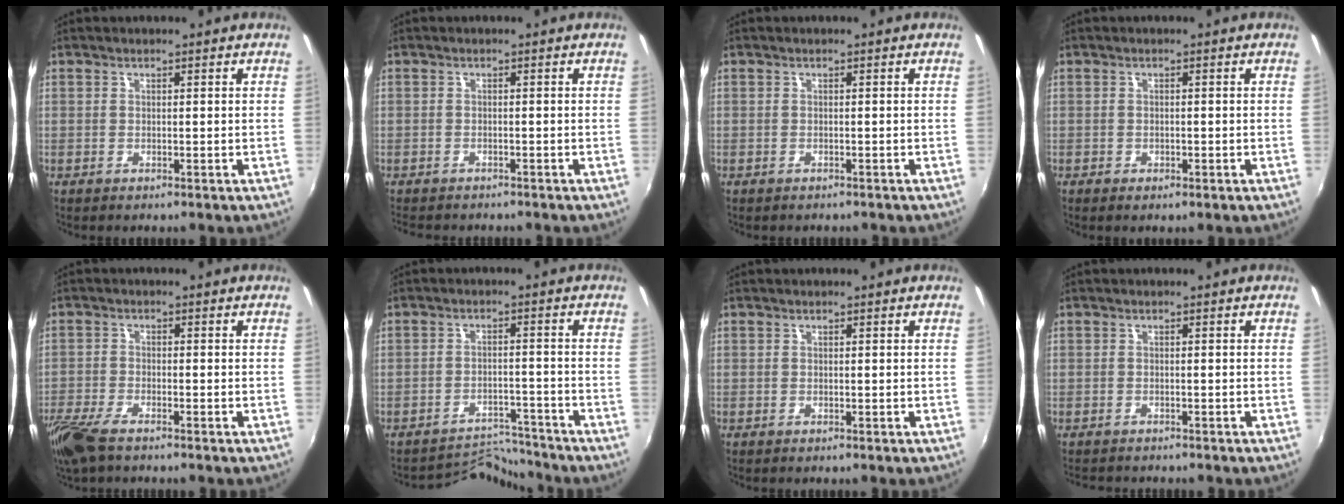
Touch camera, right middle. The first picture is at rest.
{"total": 3.6, "force": [-3.2, 1.4, 0.9], "torque": [-0.030, -0.009, -0.052]}
{"total": 1.0, "force": [-0.9, 0.3, 0.3], "torque": [-0.011, -0.002, -0.010]}
{"total": 1.3, "force": [-0.8, 0.8, 0.6], "torque": [-0.013, -0.005, -0.013]}
{"total": 9.0, "force": [-6.6, 2.6, 5.5], "torque": [-0.142, -0.036, -0.129]}
{"total": 6.2, "force": [-6.0, 0.2, -1.3], "torque": [0.005, 0.015, -0.095]}
{"total": 0.0}
{"total": 2.2, "force": [-2.0, 0.9, 0.3], "torque": [-0.015, -0.005, -0.036]}